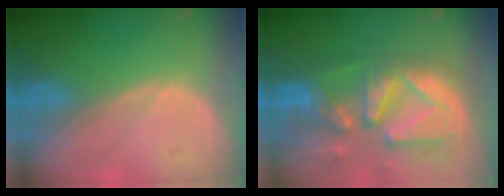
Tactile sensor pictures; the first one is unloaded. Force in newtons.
{"total": 13.0, "press": 11.3, "slide": 6.5}